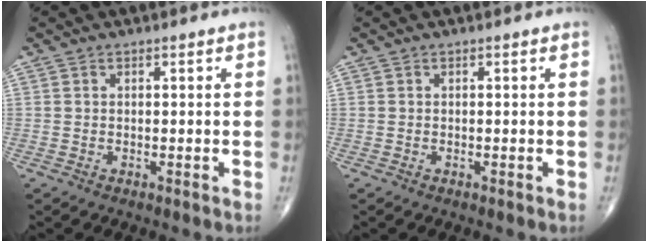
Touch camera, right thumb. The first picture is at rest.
{"total": 0.0}